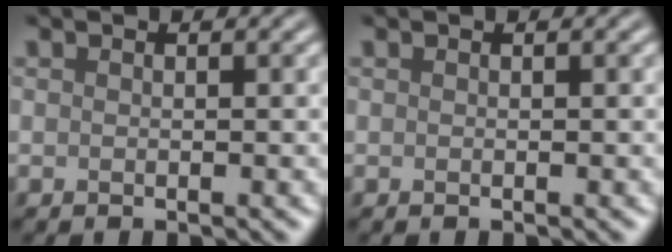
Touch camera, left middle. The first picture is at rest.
{"total": 0.0}